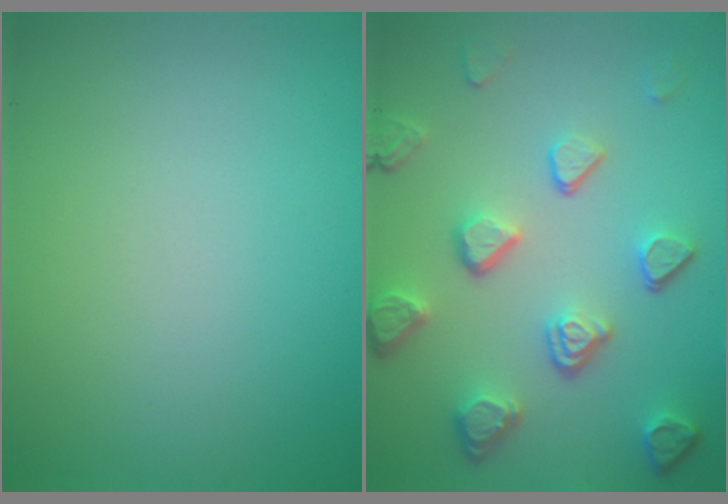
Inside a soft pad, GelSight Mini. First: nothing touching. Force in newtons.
{"total": 5.0, "press": 3.9, "slide": 3.2}